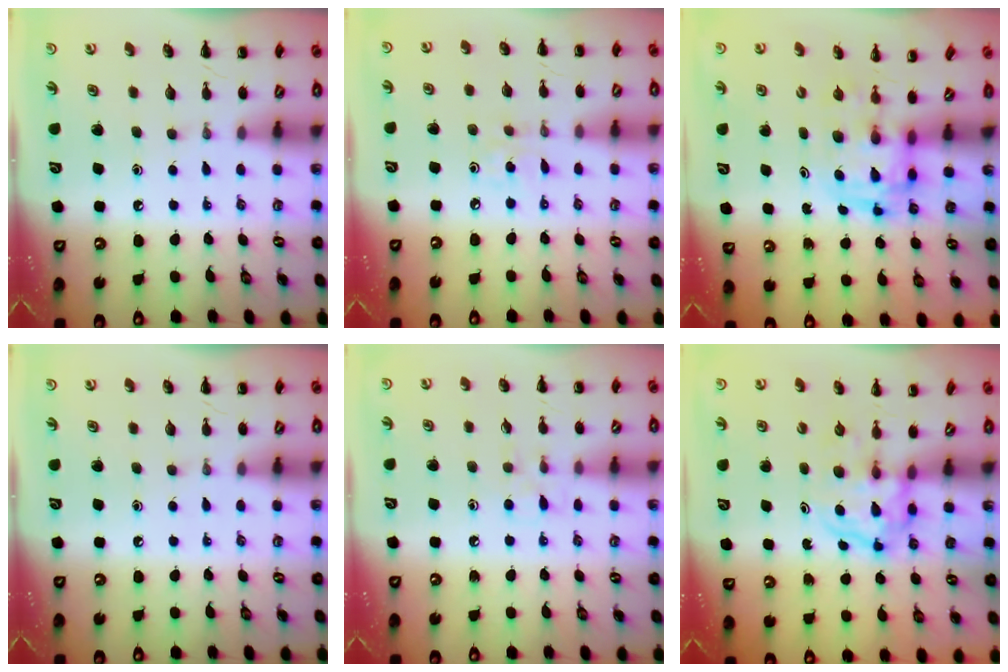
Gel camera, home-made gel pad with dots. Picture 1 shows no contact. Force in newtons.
{"total": 2.4, "press": 2.2, "slide": 0.8}
{"total": 3.0, "press": 3.0, "slide": 0.5}
{"total": 0.0}
{"total": 5.2, "press": 4.9, "slide": 1.8}
{"total": 3.8, "press": 3.8, "slide": 0.4}